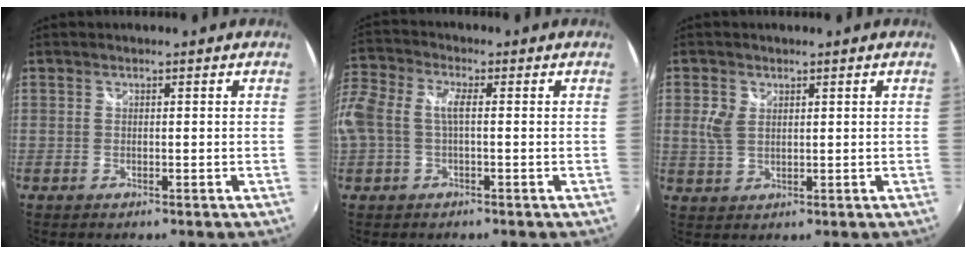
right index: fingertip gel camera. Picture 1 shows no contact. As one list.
[{"total": 12.0, "force": [-1.0, 7.1, 9.6], "torque": [-0.218, 0.010, -0.027]}, {"total": 3.7, "force": [1.0, 2.6, 2.4], "torque": [-0.052, 0.003, 0.022]}]